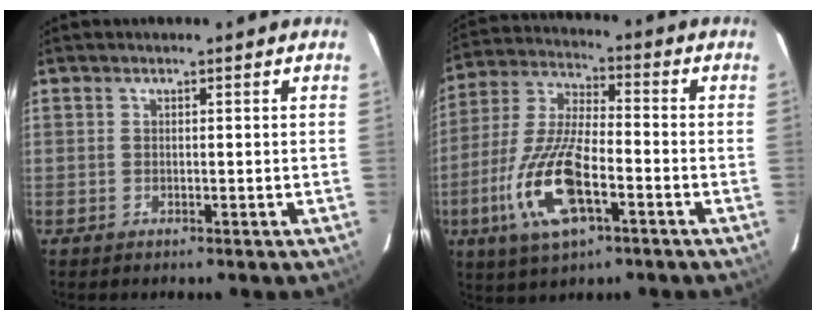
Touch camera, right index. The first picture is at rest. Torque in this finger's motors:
{"motor_torque": [1.84, -0.30, 0.83, 0.15]}